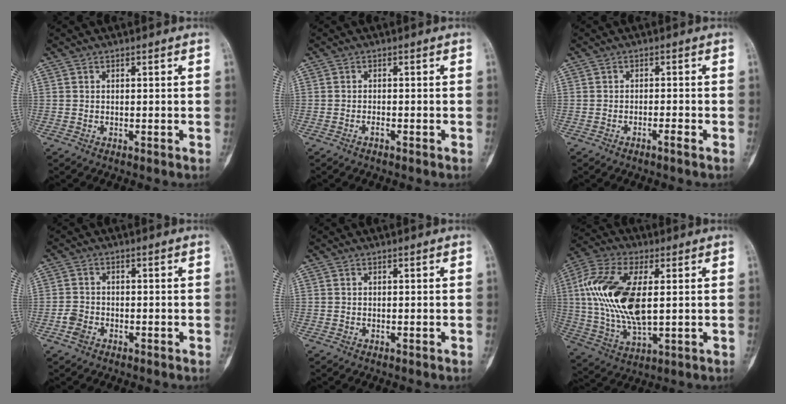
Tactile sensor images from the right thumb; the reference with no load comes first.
{"total": 0.8, "force": [-0.6, 0.2, 0.5], "torque": [-0.012, 0.001, -0.012]}
{"total": 1.6, "force": [-1.1, -0.1, 1.1], "torque": [-0.026, 0.003, -0.021]}
{"total": 2.5, "force": [-1.3, 1.8, 1.2], "torque": [-0.016, 0.010, -0.026]}
{"total": 0.0}
{"total": 18.6, "force": [2.4, 8.7, 16.3], "torque": [-0.347, -0.006, 0.046]}